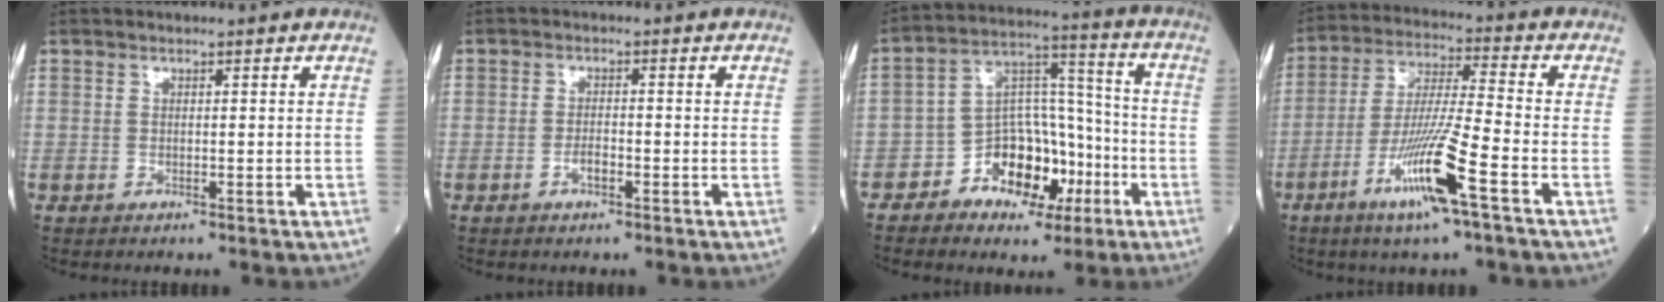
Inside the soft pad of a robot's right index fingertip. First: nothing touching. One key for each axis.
{"total": 1.9, "fx": -1.1, "fy": 0.6, "fz": 1.4, "tx": -0.022, "ty": 0.003, "tz": -0.021}
{"total": 11.8, "fx": -5.6, "fy": 7.5, "fz": 7.3, "tx": -0.125, "ty": 0.033, "tz": -0.088}
{"total": 12.3, "fx": -6.0, "fy": -0.3, "fz": 10.8, "tx": -0.210, "ty": -0.016, "tz": -0.116}